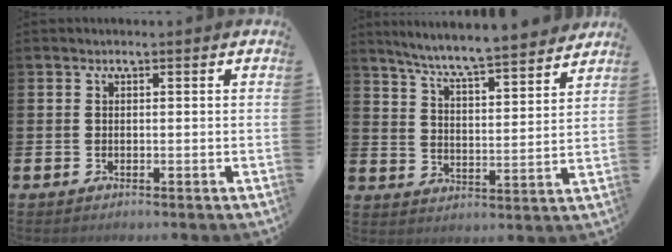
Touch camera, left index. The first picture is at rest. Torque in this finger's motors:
{"motor_torque": [0.26, -0.45, 0.51, 0.21]}